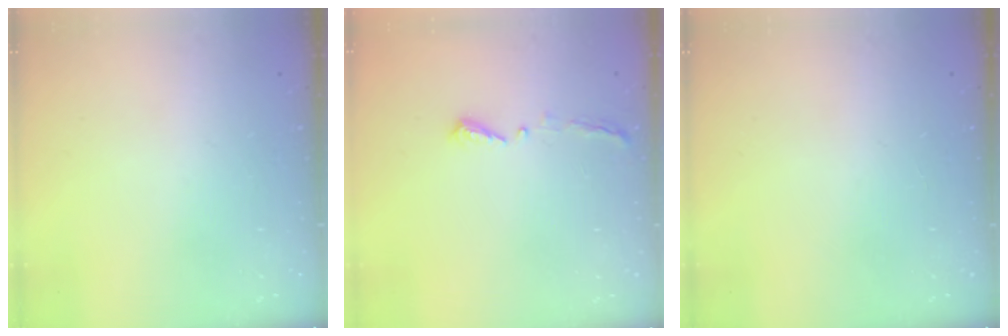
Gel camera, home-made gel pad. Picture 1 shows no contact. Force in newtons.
{"total": 4.4, "press": 4.3, "slide": 0.6}
{"total": 0.0}